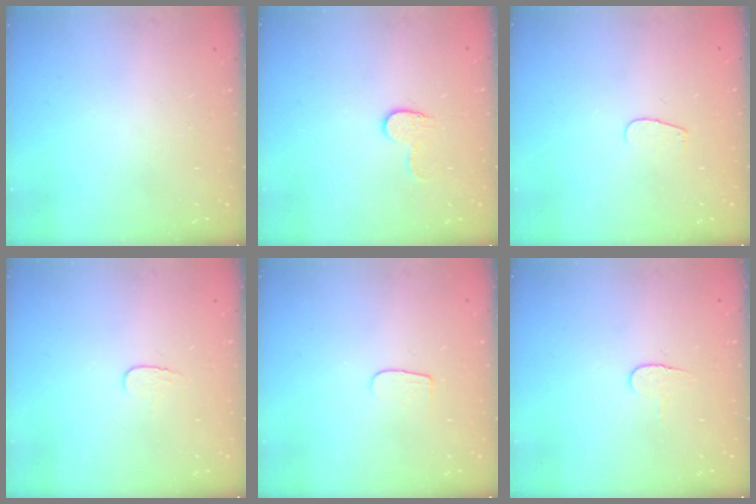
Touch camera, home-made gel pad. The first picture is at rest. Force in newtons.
{"total": 6.2, "press": 6.2, "slide": 0.4}
{"total": 2.6, "press": 2.5, "slide": 0.3}
{"total": 3.9, "press": 3.8, "slide": 0.4}
{"total": 4.8, "press": 4.8, "slide": 0.5}
{"total": 4.5, "press": 4.5, "slide": 0.5}